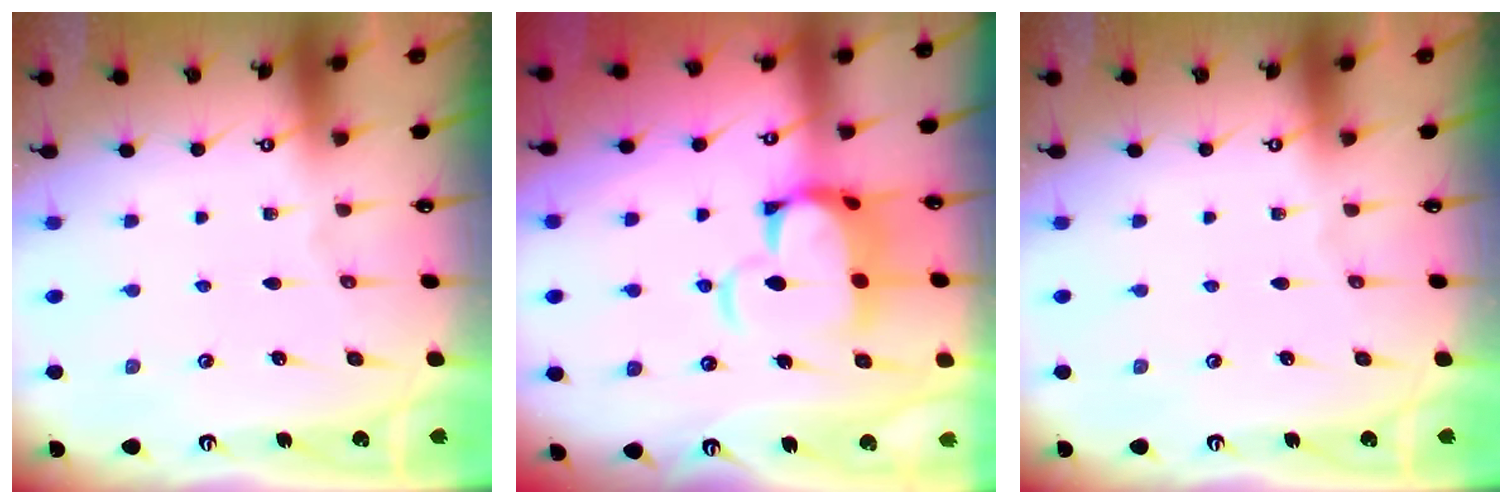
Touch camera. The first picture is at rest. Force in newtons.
{"total": 6.5, "press": 6.2, "slide": 2.0}
{"total": 0.0}